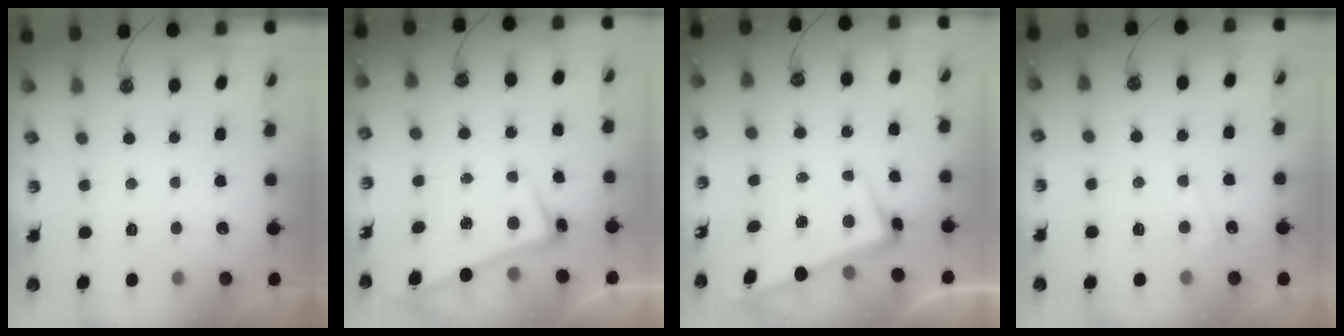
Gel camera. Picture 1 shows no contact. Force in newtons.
{"total": 2.4, "press": 2.3, "slide": 0.9}
{"total": 3.0, "press": 2.8, "slide": 0.9}
{"total": 2.2, "press": 2.1, "slide": 0.6}